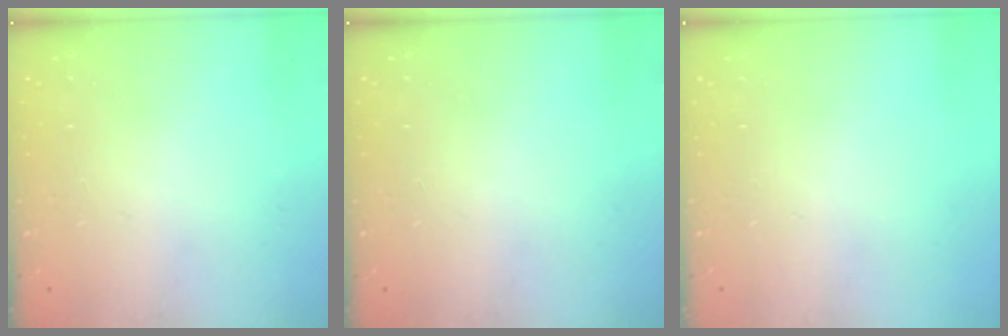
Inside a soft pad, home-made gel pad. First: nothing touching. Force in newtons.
{"total": 0.0}
{"total": 0.0}